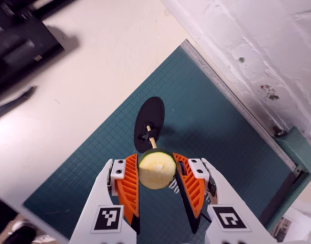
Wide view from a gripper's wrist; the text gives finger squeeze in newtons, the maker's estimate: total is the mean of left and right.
{"total": 9.3, "left": 9.4, "right": 9.3}